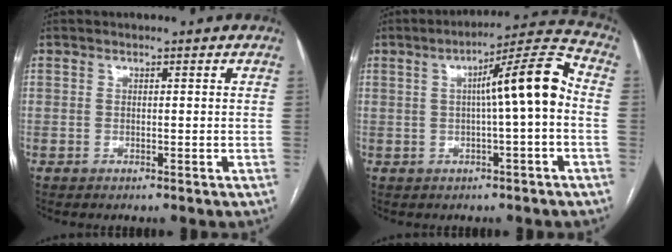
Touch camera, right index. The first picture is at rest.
{"total": 10.0, "force": [0.2, 0.3, 10.0], "torque": [-0.145, 0.029, 0.001]}